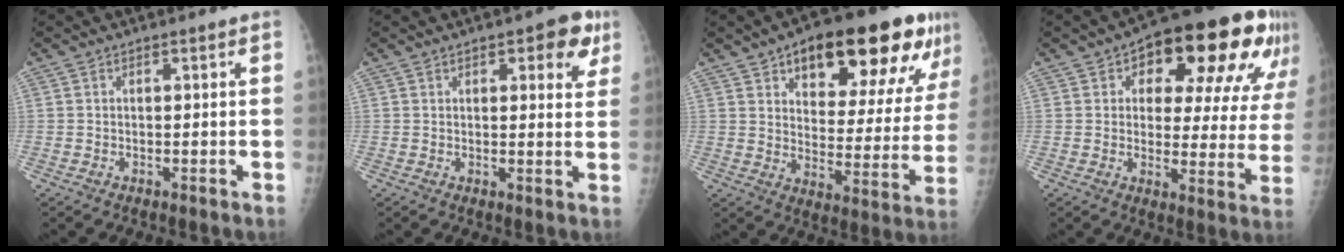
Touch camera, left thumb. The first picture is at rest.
{"total": 6.8, "force": [3.4, 3.0, 5.1], "torque": [-0.031, -0.009, 0.033]}
{"total": 23.8, "force": [13.5, 9.4, 17.3], "torque": [-0.194, -0.025, 0.198]}
{"total": 21.7, "force": [10.6, 10.2, 16.0], "torque": [-0.164, -0.003, 0.141]}